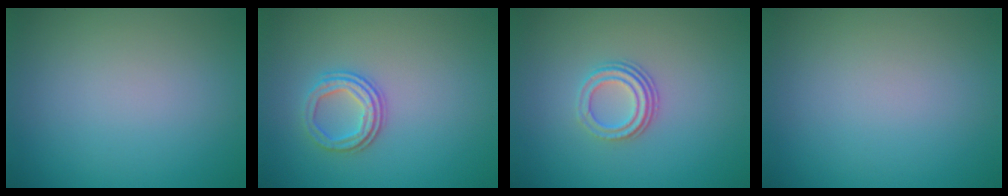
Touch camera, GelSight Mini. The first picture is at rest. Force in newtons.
{"total": 2.7, "press": 2.3, "slide": 1.4}
{"total": 2.9, "press": 2.0, "slide": 2.0}
{"total": 0.0}